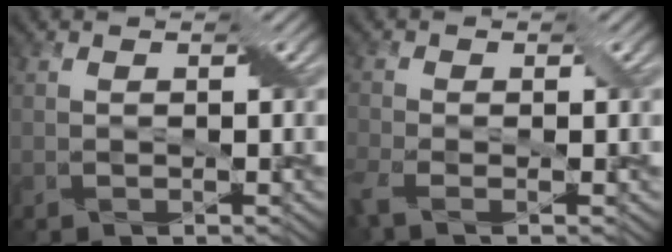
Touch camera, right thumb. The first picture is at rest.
{"total": 3.7, "force": [-2.0, 1.2, 2.8], "torque": [-0.076, -0.005, -0.050]}